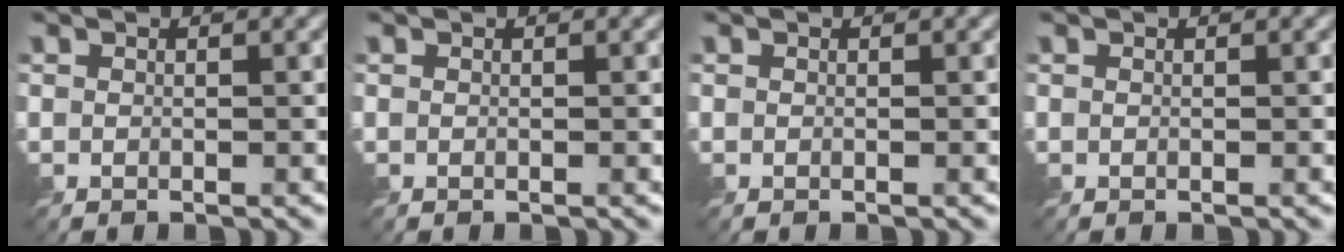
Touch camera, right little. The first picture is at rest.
{"total": 0.0}
{"total": 0.0}
{"total": 0.0}